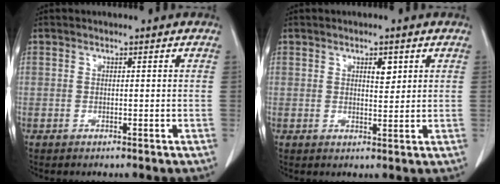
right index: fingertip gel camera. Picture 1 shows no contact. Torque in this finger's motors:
{"motor_torque": [0.18, 0.18, 0.03, 0.03]}